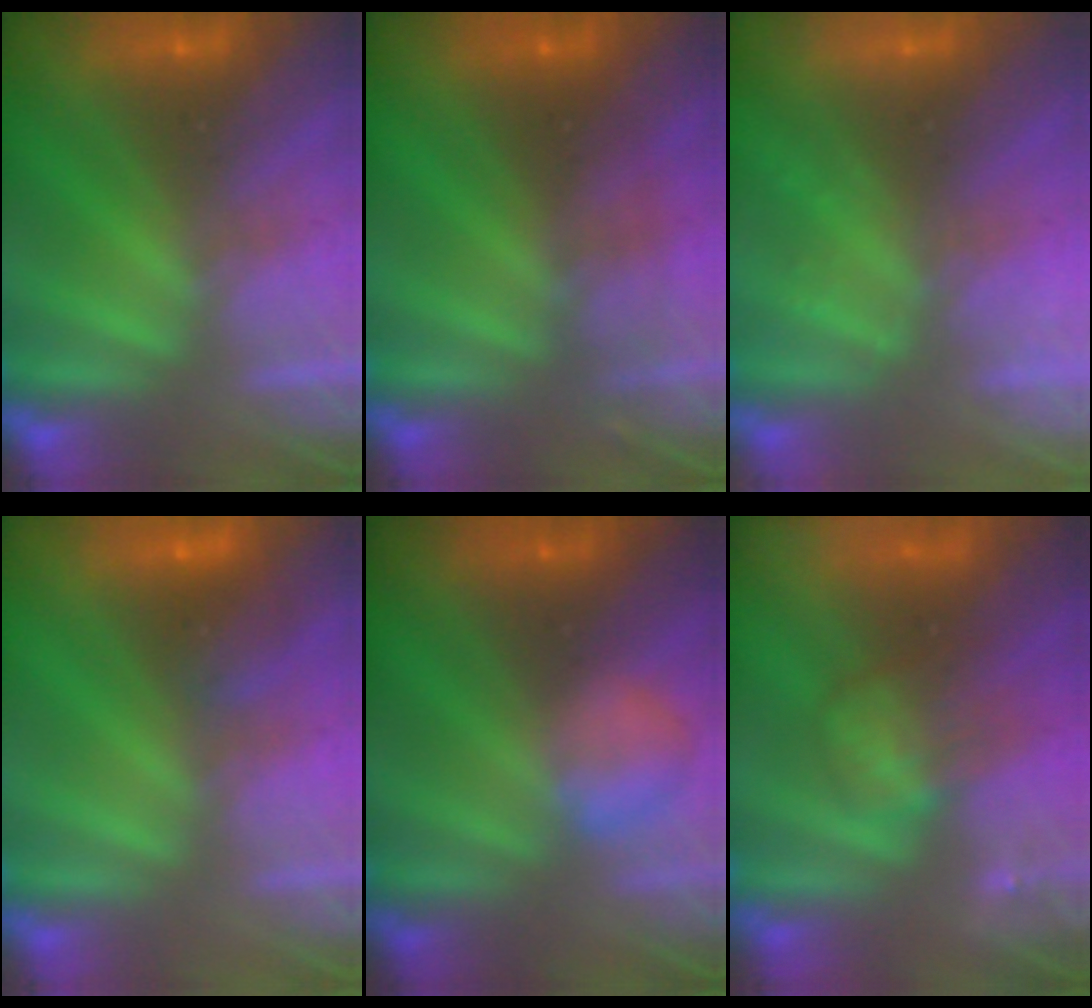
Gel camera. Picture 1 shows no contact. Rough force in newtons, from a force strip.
{"total": 2.7}
{"total": 2.3}
{"total": 1.4}
{"total": 2.2}
{"total": 4.7}